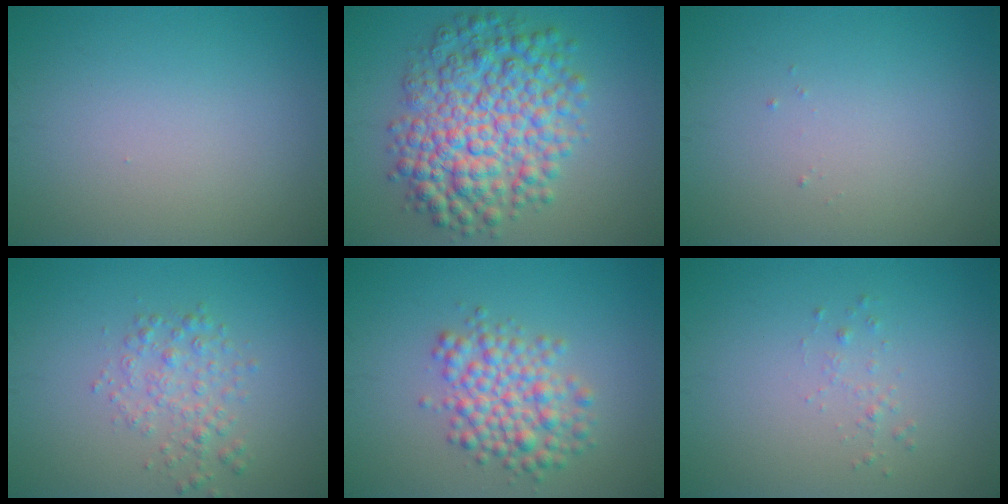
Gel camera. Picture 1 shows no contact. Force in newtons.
{"total": 9.1, "press": 9.1, "slide": 0.1}
{"total": 0.0}
{"total": 2.4, "press": 2.4, "slide": 0.1}
{"total": 4.6, "press": 4.6, "slide": 0.1}
{"total": 0.8, "press": 0.8, "slide": 0.0}